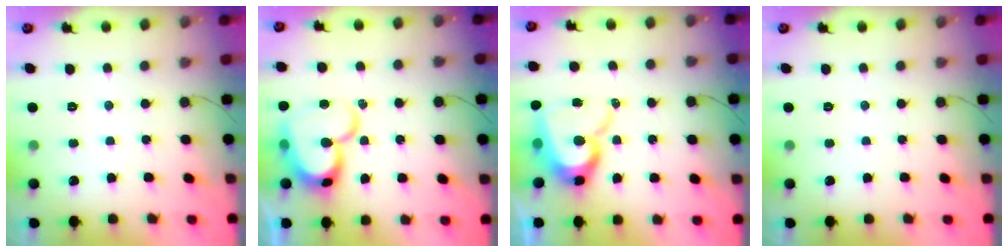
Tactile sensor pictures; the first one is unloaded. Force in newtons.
{"total": 18.6, "press": 18.6, "slide": 1.5}
{"total": 14.1, "press": 14.0, "slide": 1.5}
{"total": 0.0}